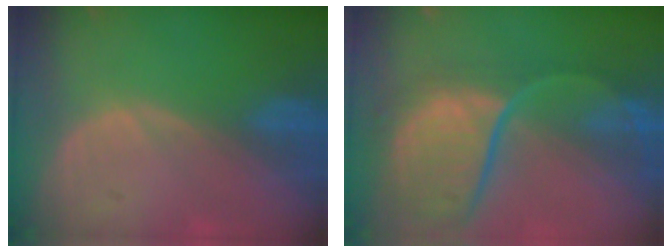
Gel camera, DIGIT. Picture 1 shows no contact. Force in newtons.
{"total": 12.0, "press": 9.9, "slide": 6.8}